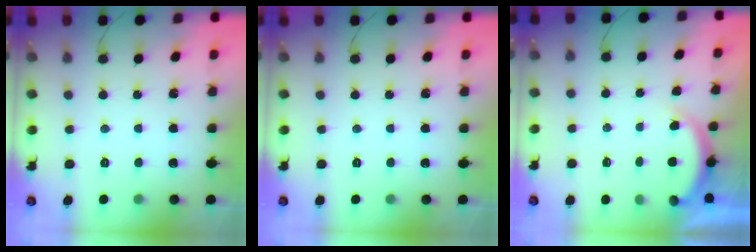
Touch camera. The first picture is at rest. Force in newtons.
{"total": 0.0}
{"total": 3.0, "press": 2.9, "slide": 0.6}